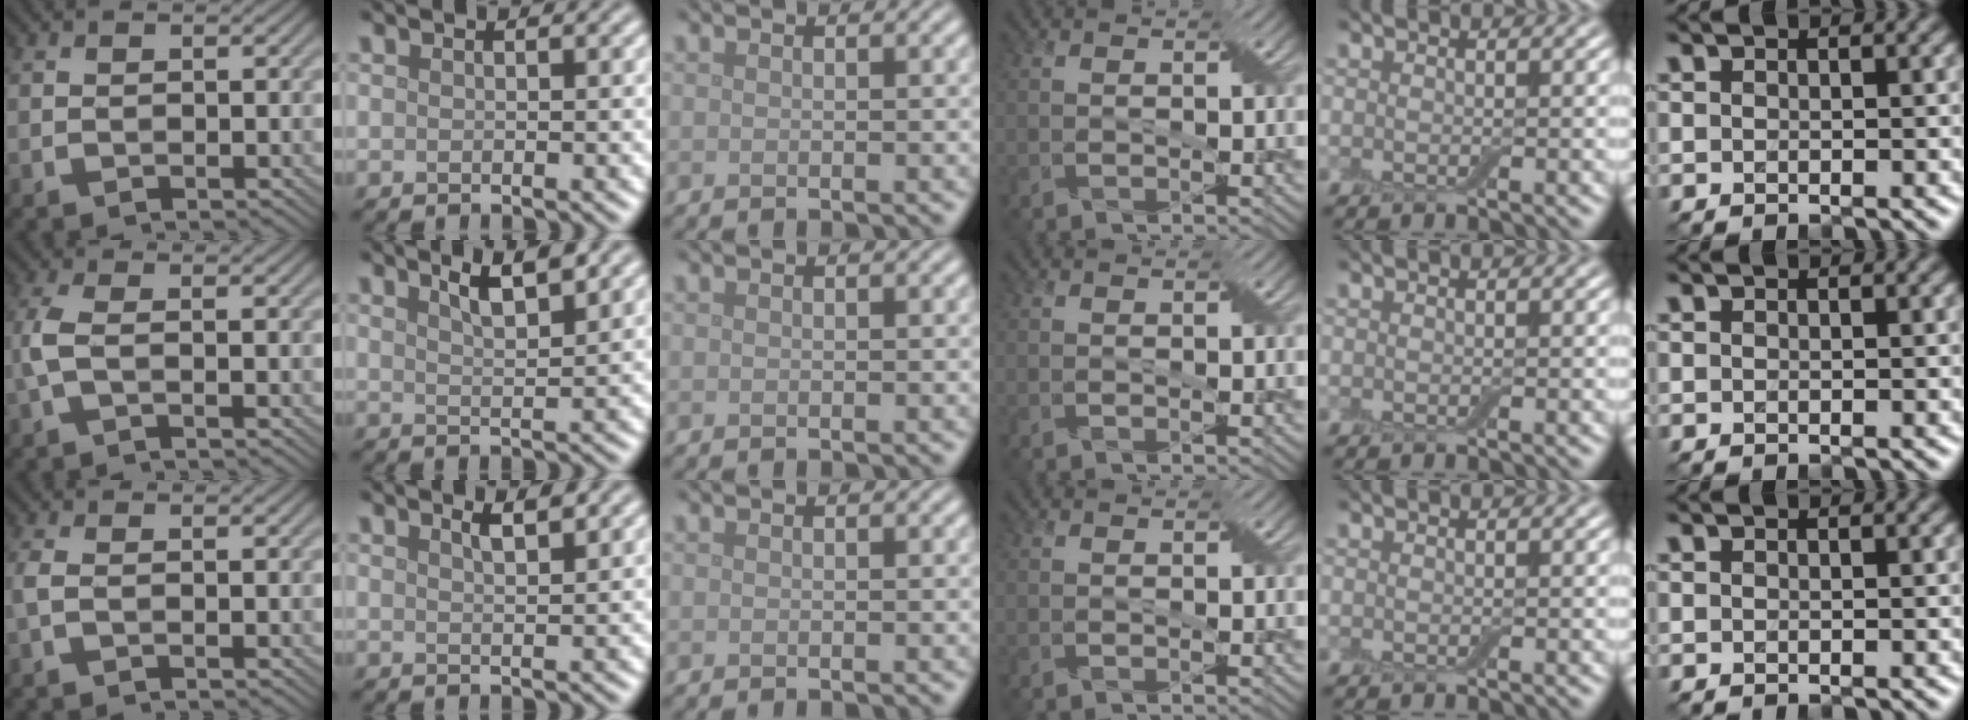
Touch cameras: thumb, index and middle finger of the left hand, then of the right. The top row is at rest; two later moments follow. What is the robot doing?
{"motion": "insert", "object": "box of matches"}